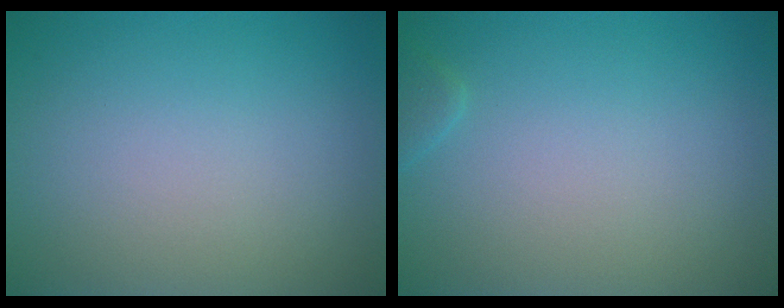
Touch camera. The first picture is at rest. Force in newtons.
{"total": 0.9, "press": 0.9, "slide": 0.0}